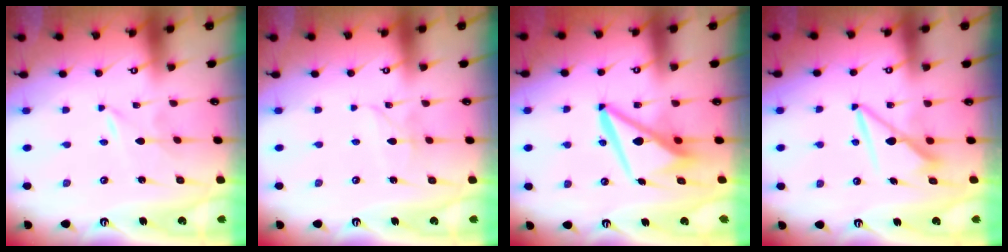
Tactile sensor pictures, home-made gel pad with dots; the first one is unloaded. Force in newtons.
{"total": 2.8, "press": 2.8, "slide": 0.2}
{"total": 9.7, "press": 9.5, "slide": 1.7}
{"total": 7.9, "press": 7.9, "slide": 0.5}